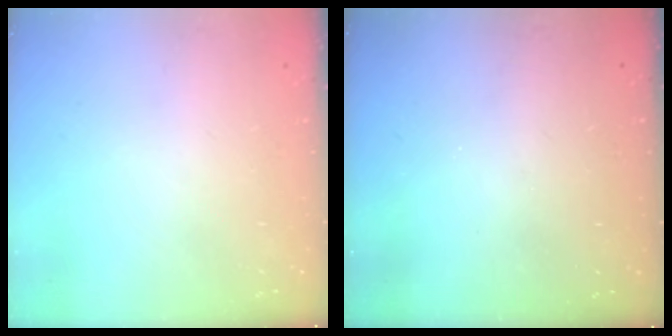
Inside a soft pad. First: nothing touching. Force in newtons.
{"total": 3.3, "press": 3.3, "slide": 0.1}